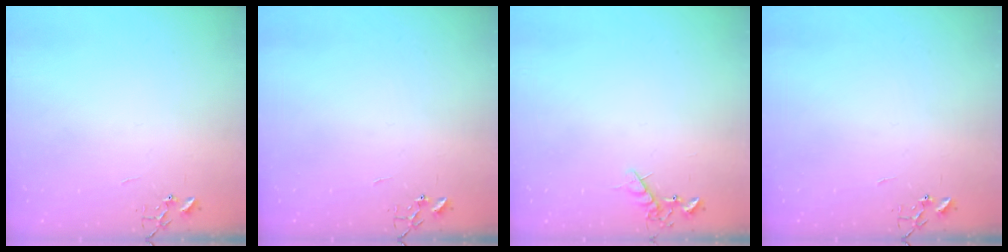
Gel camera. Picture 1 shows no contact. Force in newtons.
{"total": 0.0}
{"total": 6.3, "press": 6.2, "slide": 0.9}
{"total": 0.0}